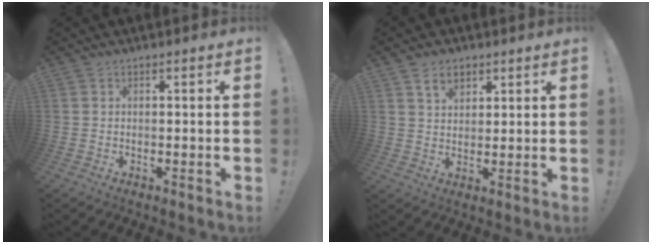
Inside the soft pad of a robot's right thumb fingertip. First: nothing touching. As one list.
[{"total": 6.0, "force": [3.5, 3.9, 2.9], "torque": [-0.040, -0.012, 0.063]}]